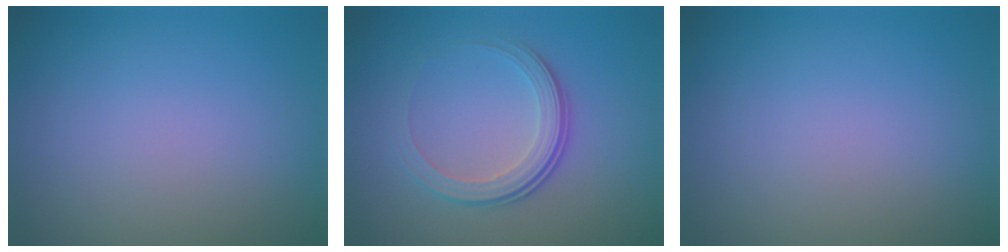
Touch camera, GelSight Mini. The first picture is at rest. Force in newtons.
{"total": 3.7, "press": 2.6, "slide": 2.7}
{"total": 0.0}